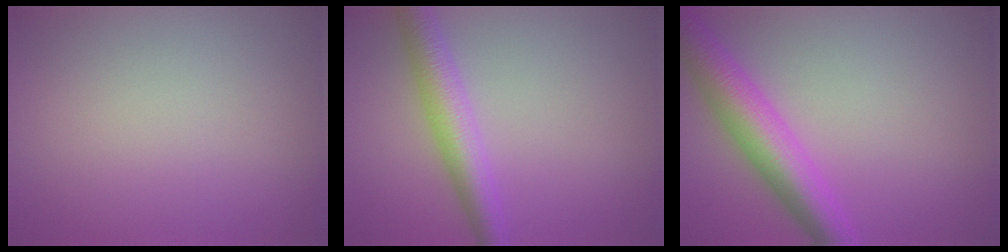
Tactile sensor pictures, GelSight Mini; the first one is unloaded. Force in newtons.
{"total": 4.3, "press": 4.3, "slide": 0.0}
{"total": 6.1, "press": 6.1, "slide": 0.1}